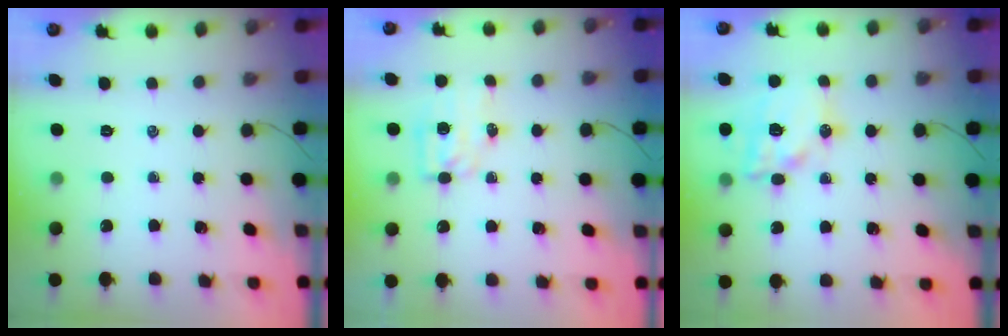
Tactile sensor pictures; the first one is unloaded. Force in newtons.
{"total": 5.7, "press": 5.6, "slide": 1.0}
{"total": 15.9, "press": 15.7, "slide": 2.9}